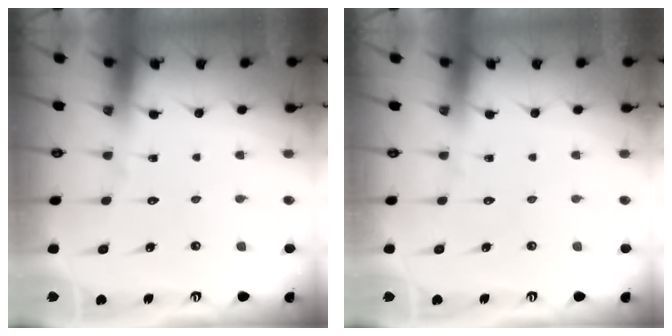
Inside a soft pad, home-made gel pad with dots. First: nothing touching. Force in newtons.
{"total": 0.0}